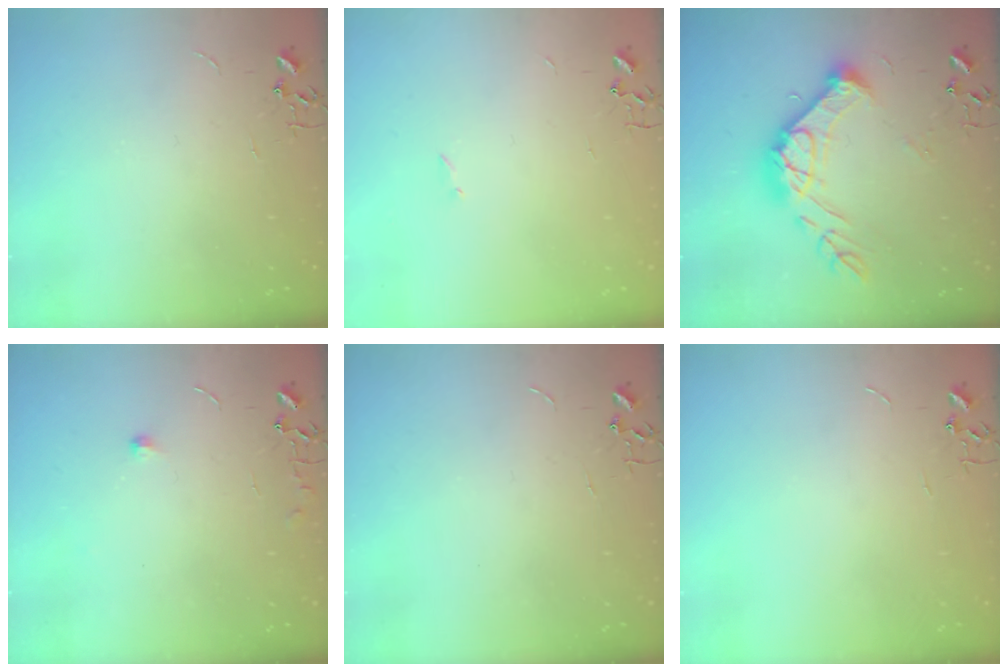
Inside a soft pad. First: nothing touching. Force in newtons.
{"total": 0.8, "press": 0.8, "slide": 0.2}
{"total": 18.1, "press": 18.0, "slide": 1.4}
{"total": 6.1, "press": 6.1, "slide": 0.9}
{"total": 0.0}
{"total": 0.0}